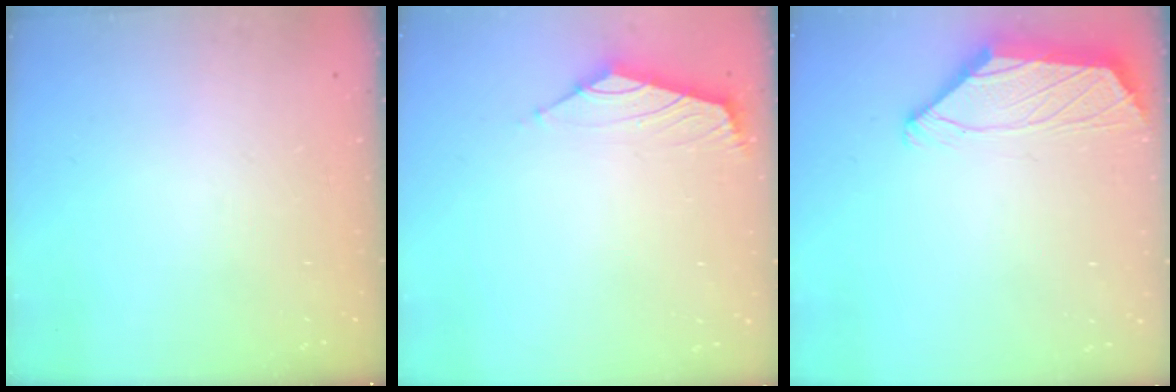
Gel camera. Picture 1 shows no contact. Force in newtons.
{"total": 1.7, "press": 1.6, "slide": 0.7}
{"total": 1.7, "press": 1.5, "slide": 0.7}